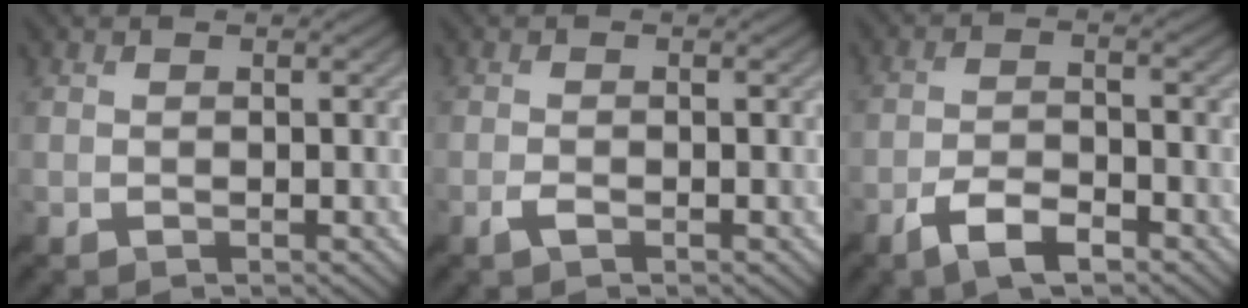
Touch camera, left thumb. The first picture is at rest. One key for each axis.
{"total": 1.1, "fx": -0.7, "fy": 0.2, "fz": 0.9, "tx": -0.016, "ty": 0.000, "tz": -0.017}
{"total": 5.7, "fx": -3.9, "fy": 1.7, "fz": 3.8, "tx": -0.076, "ty": -0.002, "tz": -0.075}